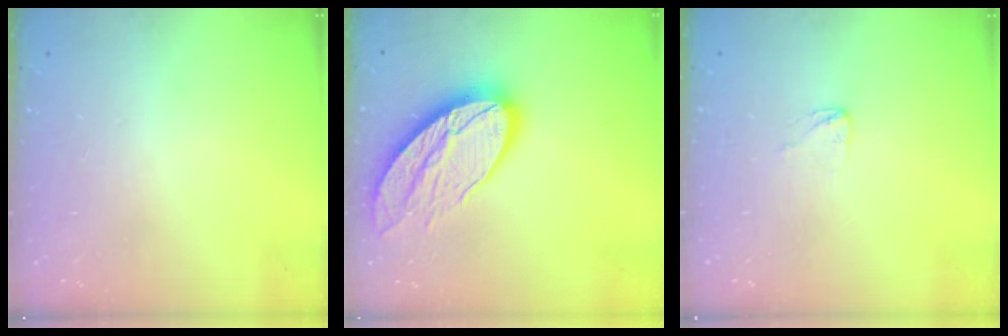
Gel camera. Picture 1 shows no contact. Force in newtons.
{"total": 18.8, "press": 18.8, "slide": 1.2}
{"total": 2.0, "press": 2.0, "slide": 0.1}